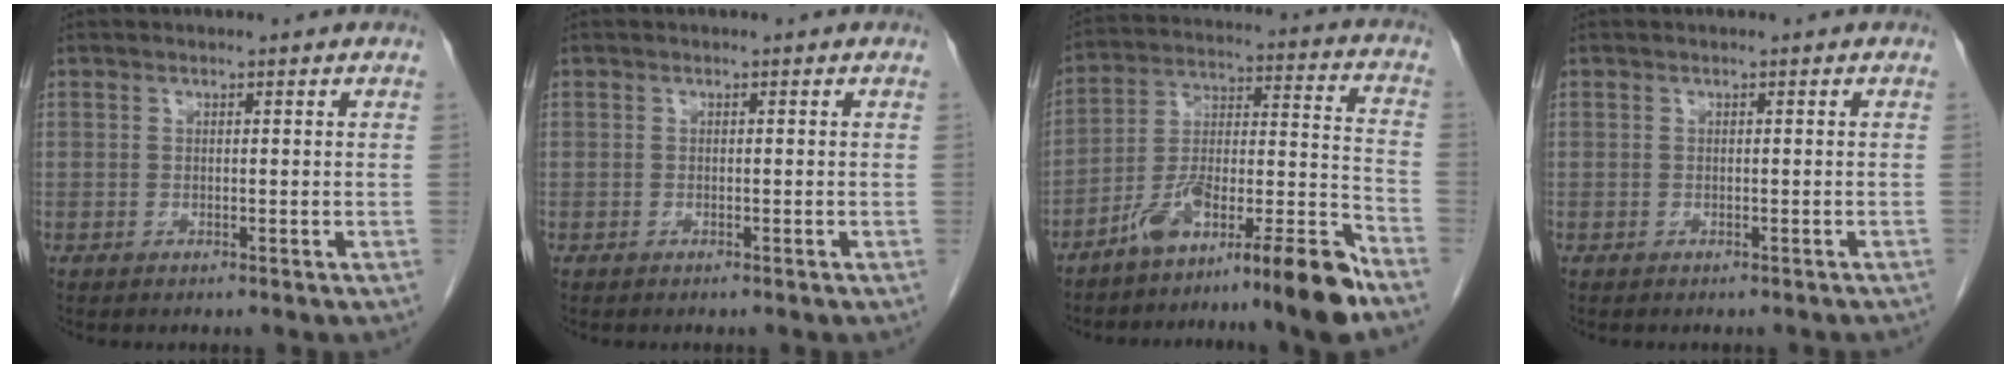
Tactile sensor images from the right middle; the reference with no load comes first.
{"total": 0.0}
{"total": 15.5, "force": [-11.5, 0.0, 10.3], "torque": [-0.172, 0.016, -0.191]}
{"total": 2.6, "force": [-2.4, 0.6, 0.8], "torque": [-0.016, -0.007, -0.027]}